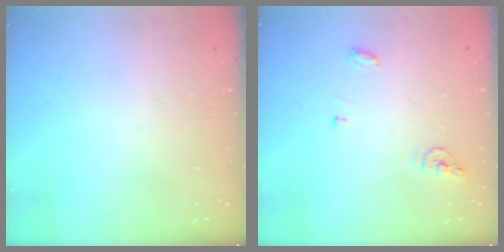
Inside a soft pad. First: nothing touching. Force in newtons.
{"total": 6.0, "press": 6.0, "slide": 0.2}